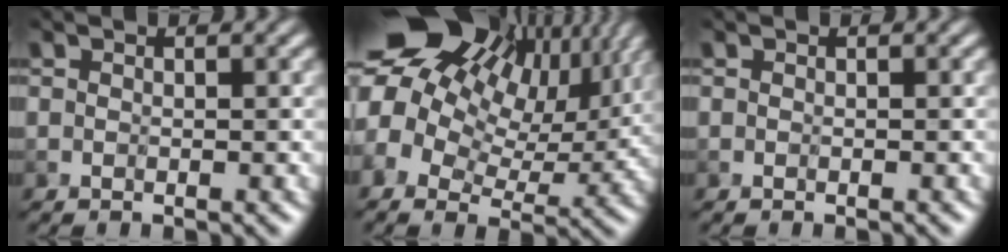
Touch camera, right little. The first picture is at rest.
{"total": 19.5, "force": [8.0, 13.7, 11.4], "torque": [-0.244, 0.040, 0.137]}
{"total": 0.0}